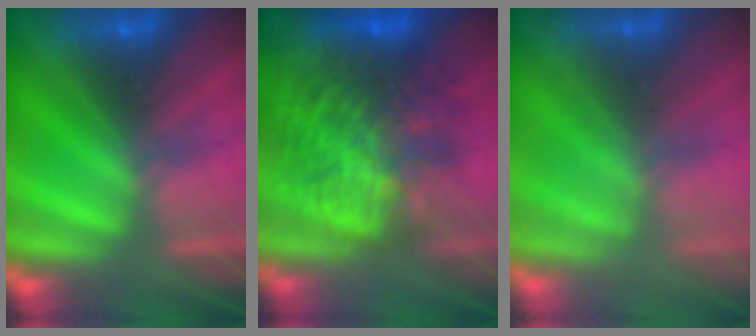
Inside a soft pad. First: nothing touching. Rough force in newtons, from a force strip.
{"total": 6.9}
{"total": 1.8}